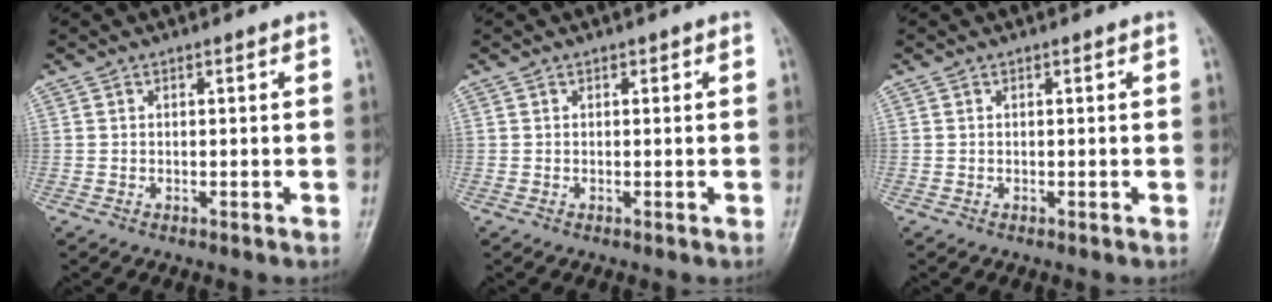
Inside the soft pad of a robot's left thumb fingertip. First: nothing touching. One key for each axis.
{"total": 0.0}
{"total": 0.0}